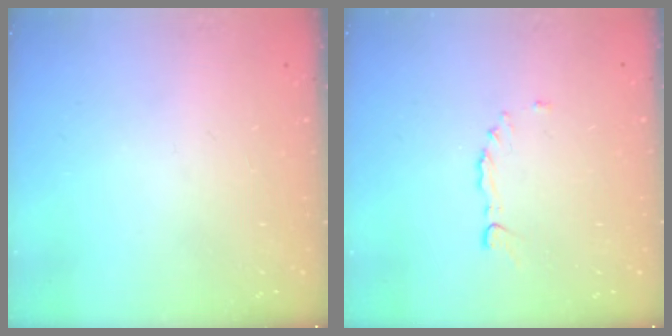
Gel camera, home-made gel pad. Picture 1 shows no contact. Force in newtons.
{"total": 2.3, "press": 2.2, "slide": 0.7}